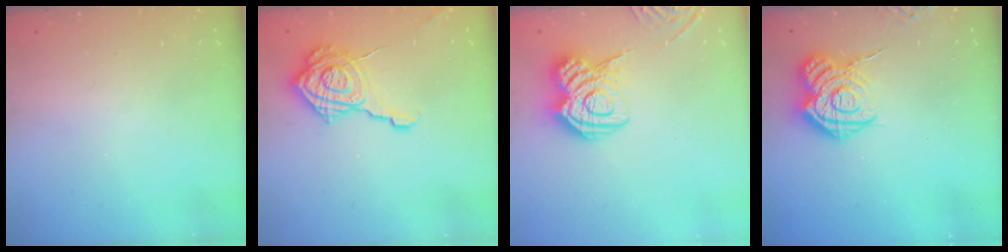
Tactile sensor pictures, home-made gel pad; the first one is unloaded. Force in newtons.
{"total": 18.2, "press": 18.1, "slide": 0.9}
{"total": 11.4, "press": 11.4, "slide": 0.8}
{"total": 14.2, "press": 14.2, "slide": 1.1}